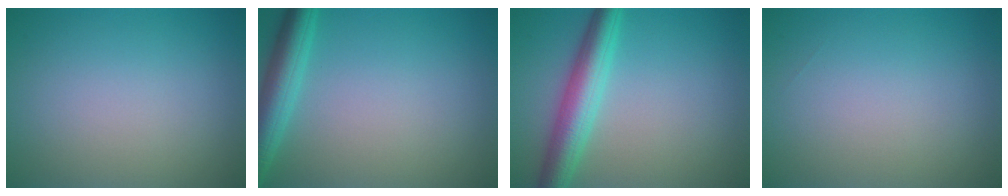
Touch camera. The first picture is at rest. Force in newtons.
{"total": 4.2, "press": 4.2, "slide": 0.2}
{"total": 5.1, "press": 5.1, "slide": 0.0}
{"total": 0.0}